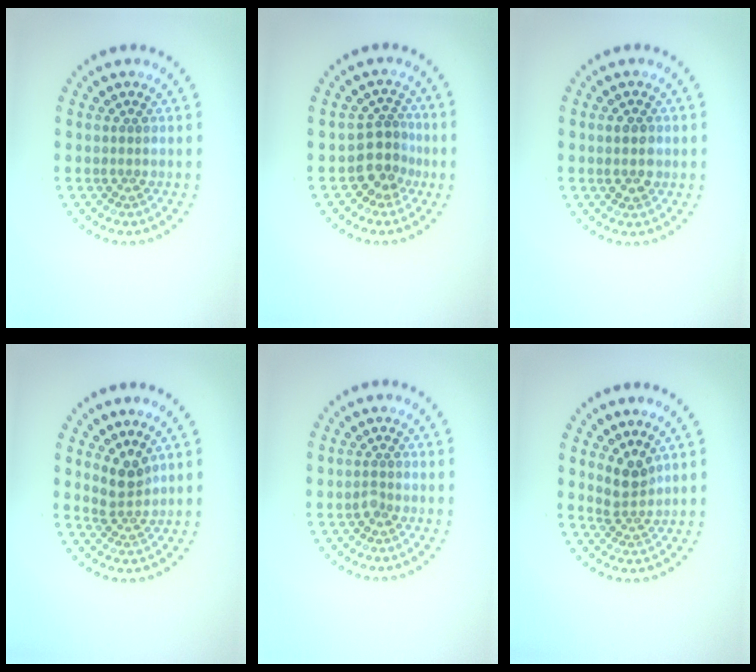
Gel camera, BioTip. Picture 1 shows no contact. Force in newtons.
{"total": 2.9, "press": 2.3, "slide": 1.8}
{"total": 2.6, "press": 2.6, "slide": 0.2}
{"total": 2.4, "press": 1.8, "slide": 1.6}
{"total": 0.8, "press": 0.6, "slide": 0.6}
{"total": 2.4, "press": 1.8, "slide": 1.6}